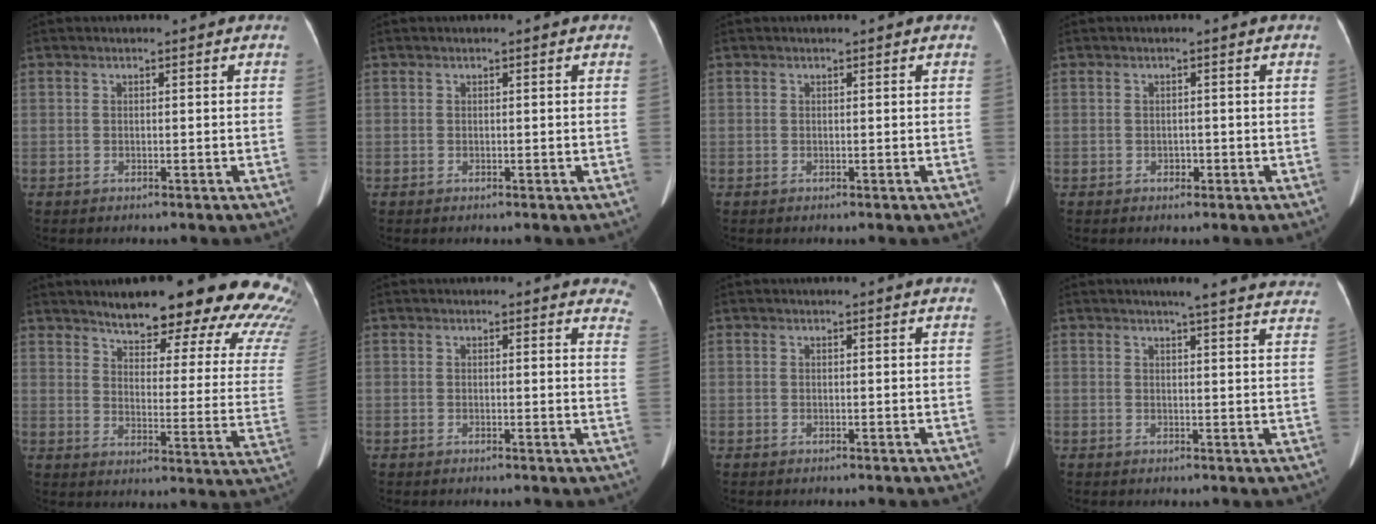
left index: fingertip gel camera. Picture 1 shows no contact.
{"total": 0.0}
{"total": 0.0}
{"total": 1.0, "force": [-0.6, 0.7, 0.3], "torque": [-0.008, -0.003, -0.009]}
{"total": 25.1, "force": [21.3, 5.1, 12.4], "torque": [-0.145, -0.062, 0.242]}
{"total": 6.6, "force": [6.3, 1.6, 1.5], "torque": [0.014, -0.020, 0.031]}
{"total": 1.7, "force": [1.6, -0.3, 0.4], "torque": [-0.014, 0.000, 0.014]}
{"total": 16.6, "force": [15.4, 2.1, 5.9], "torque": [-0.056, -0.021, 0.161]}